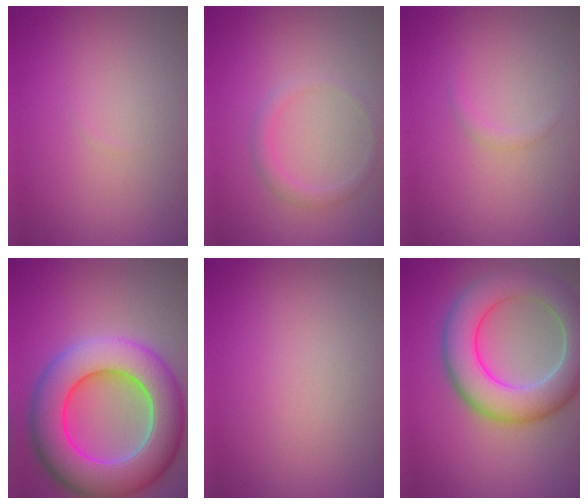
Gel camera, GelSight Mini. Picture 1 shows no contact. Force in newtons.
{"total": 1.4, "press": 1.4, "slide": 0.1}
{"total": 0.7, "press": 0.7, "slide": 0.1}
{"total": 11.9, "press": 11.9, "slide": 0.3}
{"total": 0.0}
{"total": 8.5, "press": 8.5, "slide": 0.4}